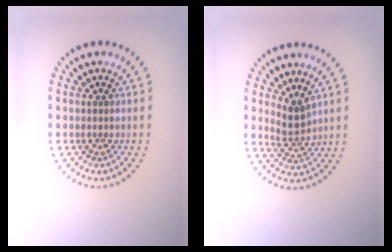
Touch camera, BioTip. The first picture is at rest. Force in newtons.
{"total": 2.3, "press": 1.6, "slide": 1.5}